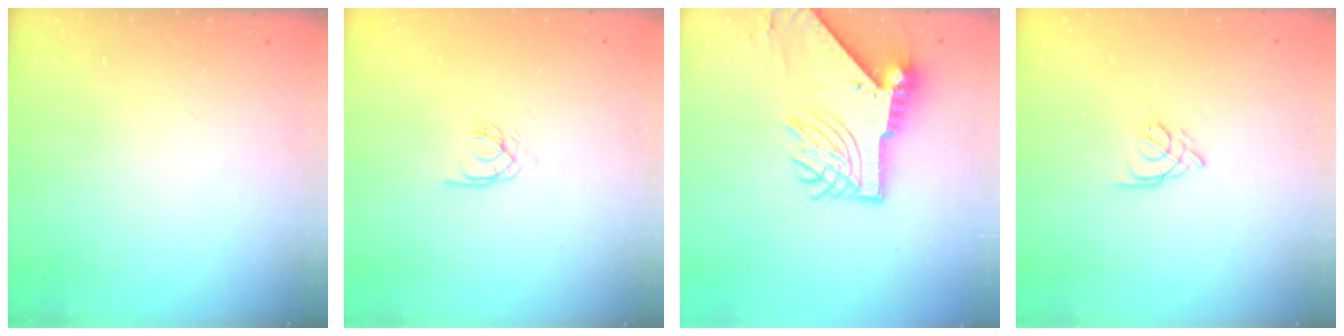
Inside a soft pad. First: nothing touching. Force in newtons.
{"total": 2.6, "press": 2.6, "slide": 0.1}
{"total": 14.3, "press": 14.3, "slide": 1.5}
{"total": 3.8, "press": 3.8, "slide": 0.6}